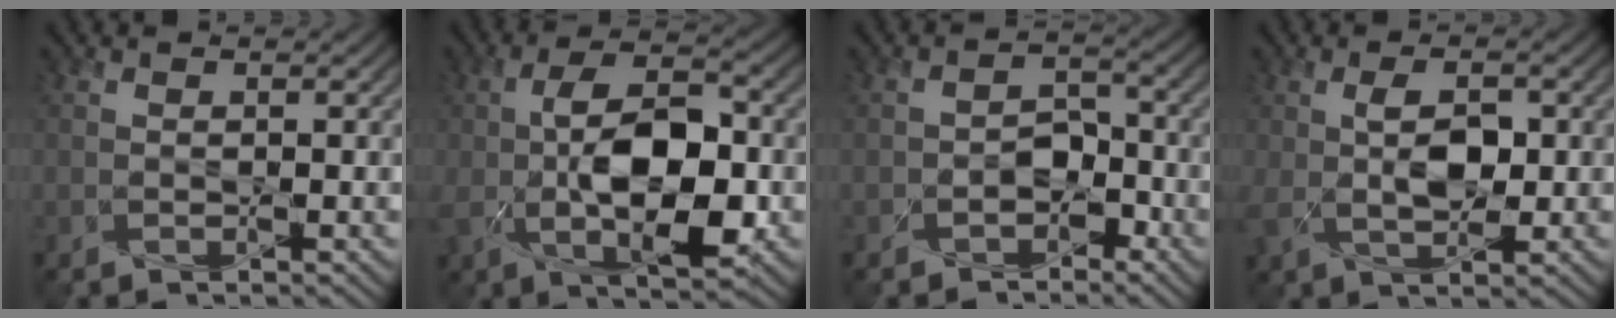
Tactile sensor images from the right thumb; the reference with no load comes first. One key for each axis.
{"total": 11.1, "fx": -1.5, "fy": 5.5, "fz": 9.5, "tx": -0.178, "ty": 0.000, "tz": -0.023}
{"total": 3.0, "fx": -2.0, "fy": 2.0, "fz": 1.1, "tx": -0.013, "ty": 0.007, "tz": -0.034}
{"total": 5.1, "fx": 0.2, "fy": 2.7, "fz": 4.3, "tx": -0.096, "ty": -0.002, "tz": 0.008}